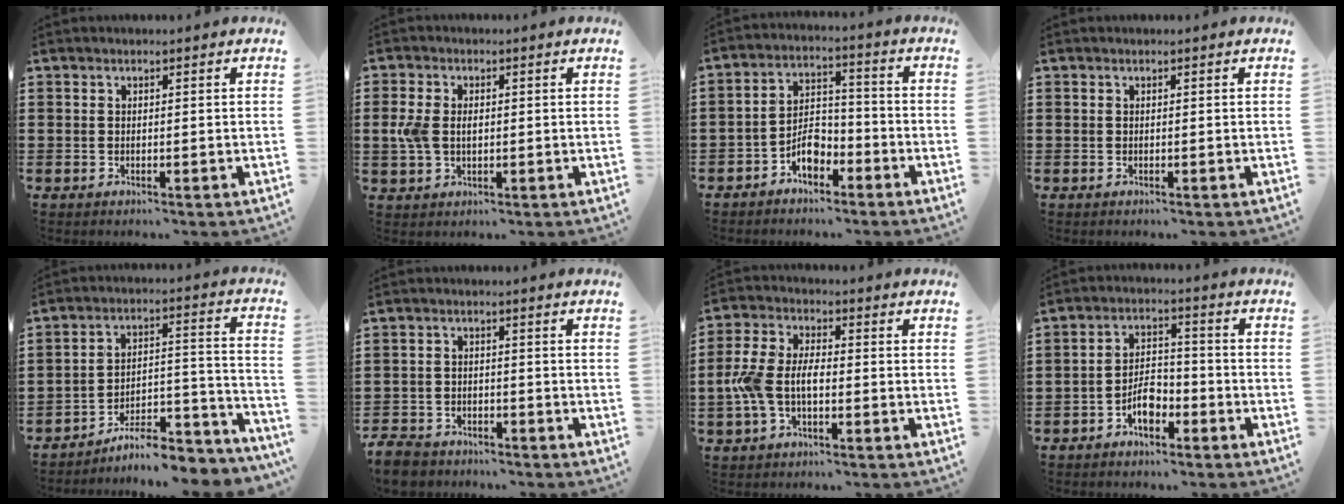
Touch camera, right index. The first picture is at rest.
{"total": 3.7, "force": [0.1, 2.5, 2.7], "torque": [-0.080, 0.002, -0.007]}
{"total": 5.7, "force": [-3.5, 3.1, 3.3], "torque": [-0.062, 0.014, -0.067]}
{"total": 0.0}
{"total": 7.6, "force": [-6.7, 1.4, 3.3], "torque": [-0.043, 0.009, -0.126]}
{"total": 3.9, "force": [-3.9, 0.7, 0.4], "torque": [-0.024, -0.001, -0.084]}
{"total": 7.0, "force": [-1.5, 3.9, 5.6], "torque": [-0.148, -0.004, -0.040]}
{"total": 5.4, "force": [-3.0, 2.7, 3.6], "torque": [-0.074, 0.008, -0.060]}